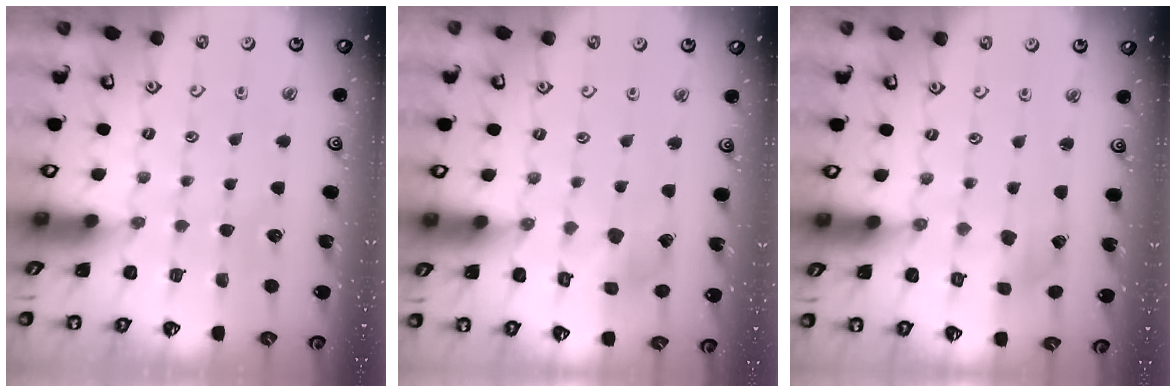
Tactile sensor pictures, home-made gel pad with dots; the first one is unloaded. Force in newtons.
{"total": 6.1, "press": 6.1, "slide": 0.4}
{"total": 2.7, "press": 2.7, "slide": 0.4}